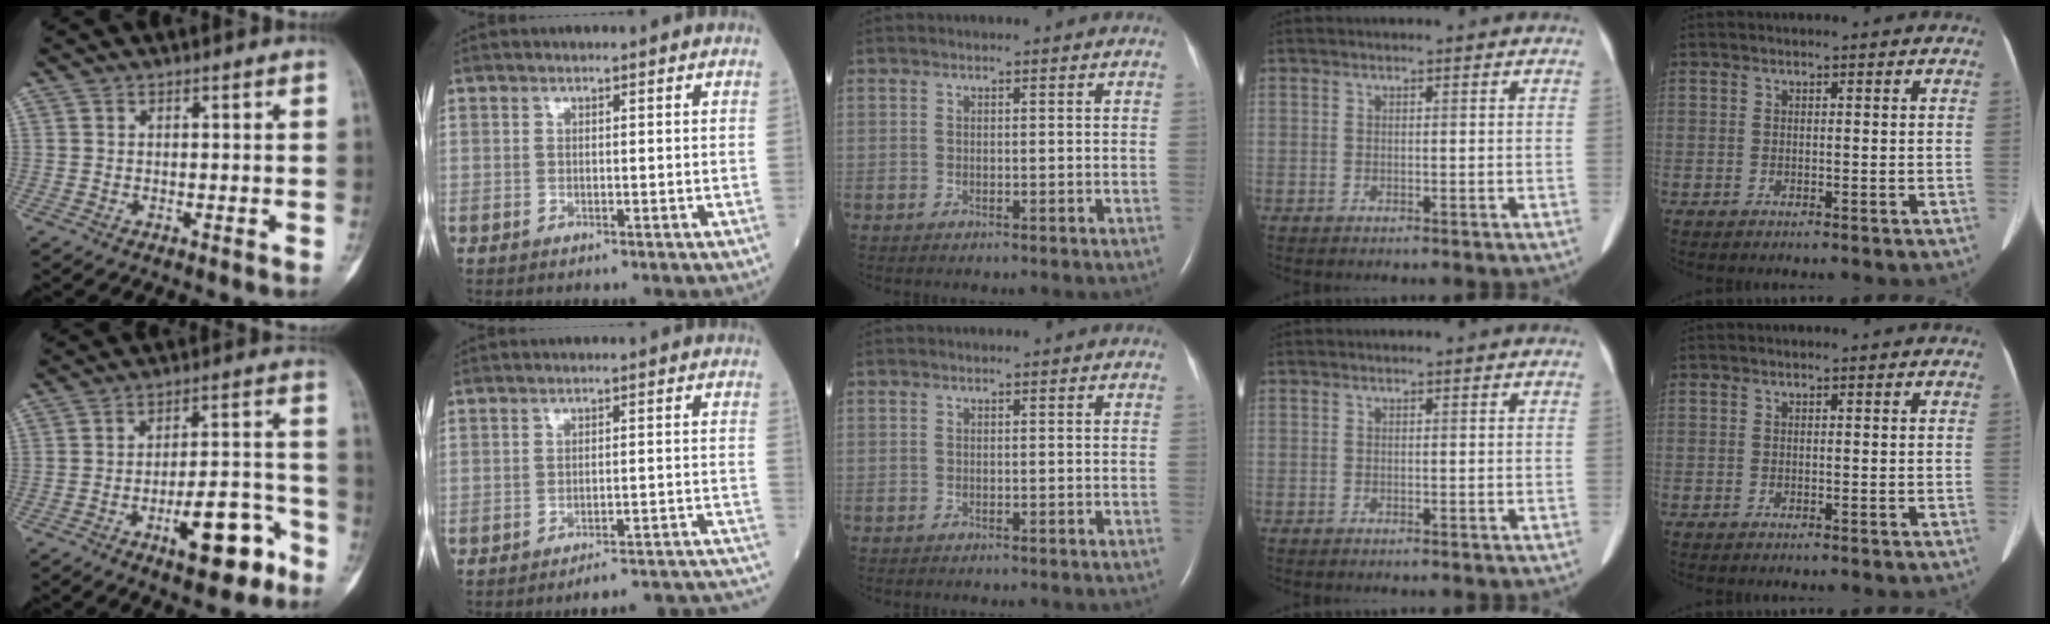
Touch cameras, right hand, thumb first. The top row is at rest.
{"thumb": {"total": 13.0, "force": [-6.8, 5.1, 9.9], "torque": [-0.127, 0.054, -0.095]}, "index": {"total": 15.0, "force": [-14.8, -0.2, 2.3], "torque": [0.020, 0.017, -0.171]}}